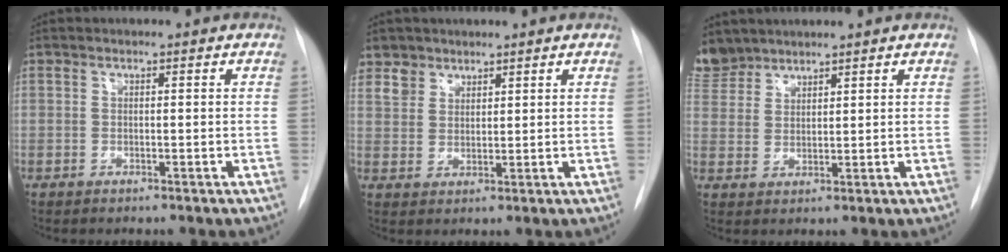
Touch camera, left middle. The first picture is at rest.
{"total": 5.6, "force": [4.1, 3.8, 0.0], "torque": [0.011, 0.003, 0.080]}
{"total": 6.2, "force": [5.6, 2.6, 0.4], "torque": [-0.004, 0.006, 0.116]}